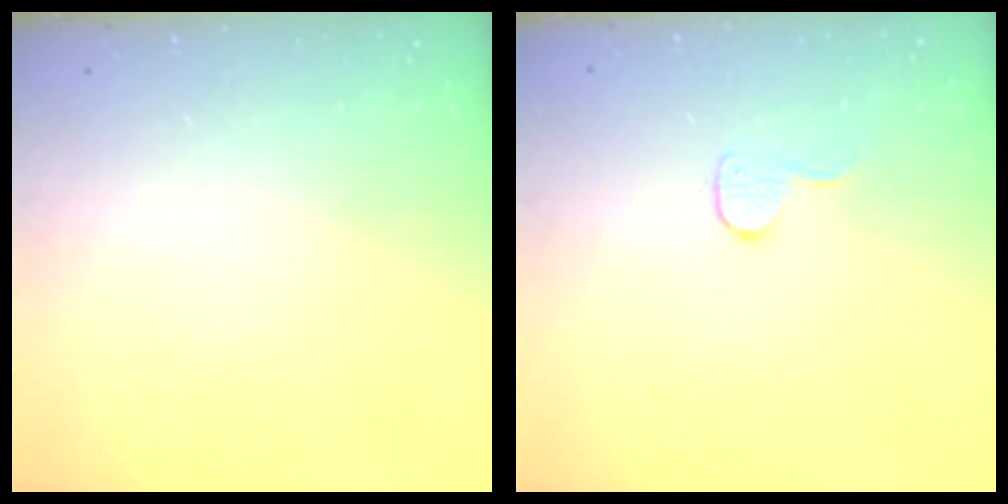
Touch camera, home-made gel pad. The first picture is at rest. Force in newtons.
{"total": 5.7, "press": 5.7, "slide": 0.3}